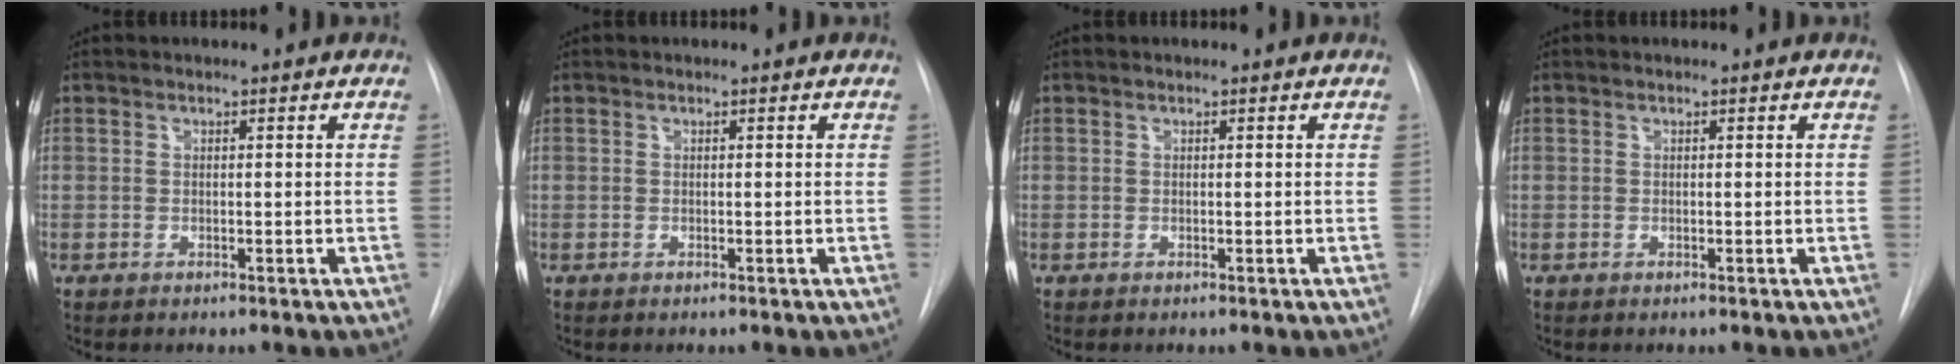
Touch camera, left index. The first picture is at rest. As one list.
[{"total": 0.0}, {"total": 0.0}, {"total": 0.0}]